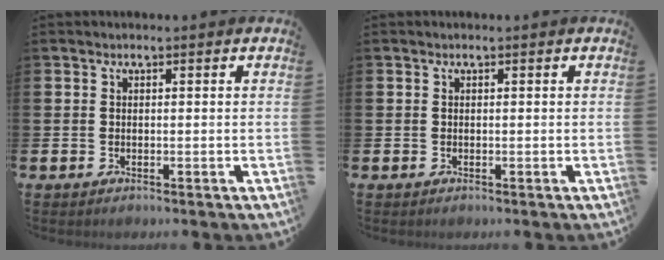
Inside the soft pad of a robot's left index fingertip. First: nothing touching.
{"total": 0.0}